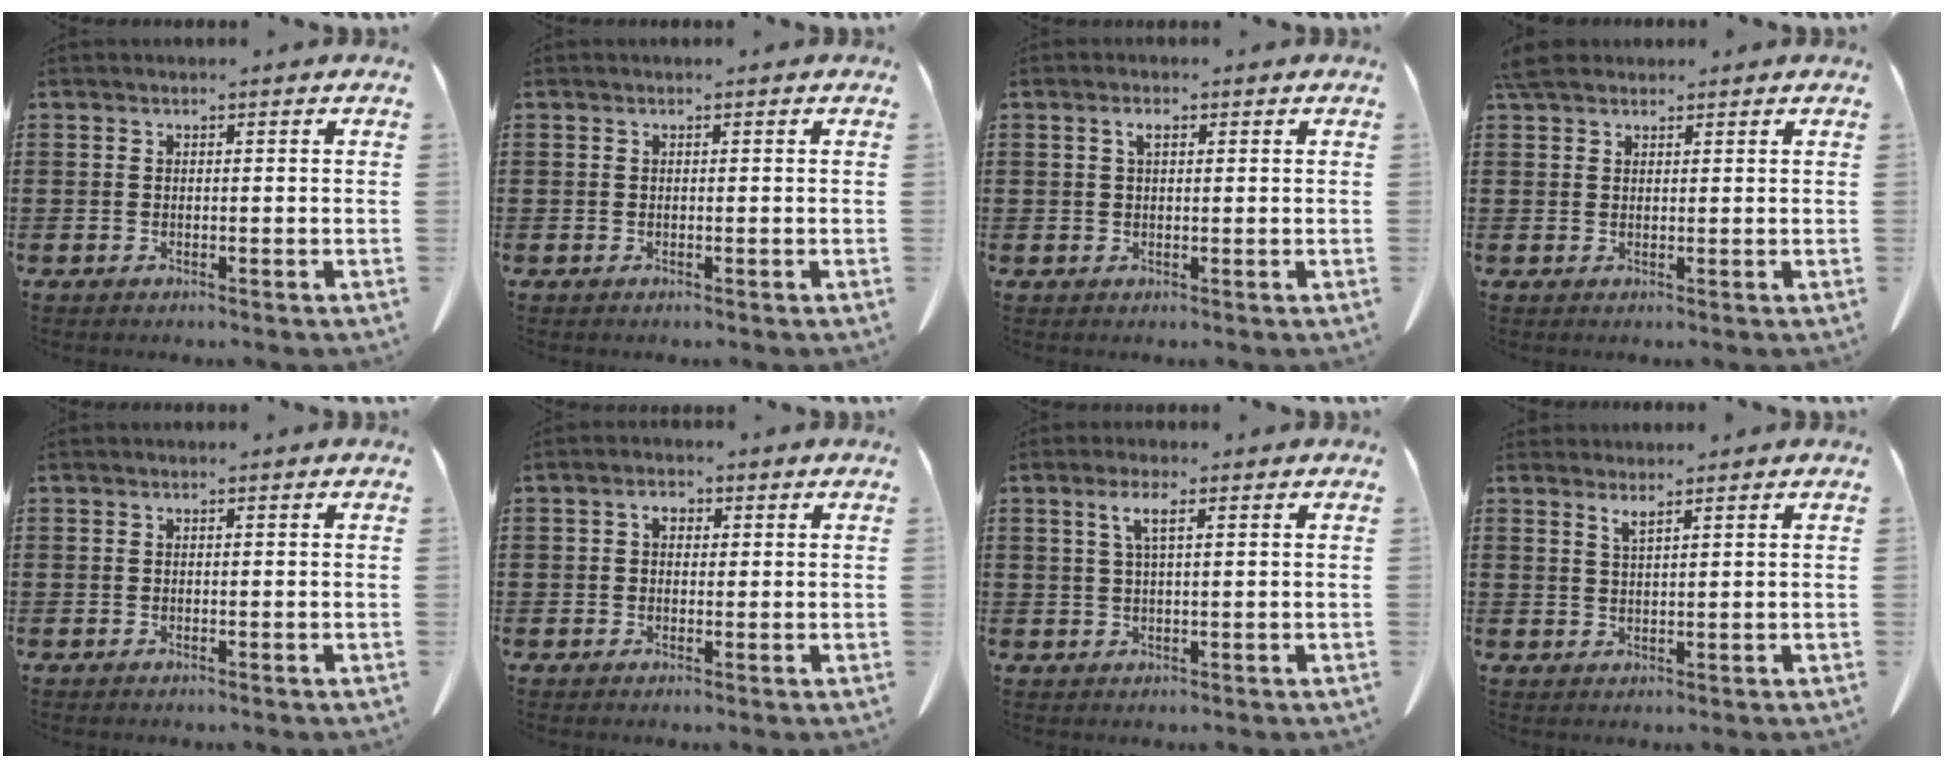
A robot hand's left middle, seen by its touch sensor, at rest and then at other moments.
{"total": 0.0}
{"total": 1.8, "force": [0.6, 0.7, 1.5], "torque": [-0.033, 0.006, 0.010]}
{"total": 2.8, "force": [2.3, 1.1, 1.2], "torque": [-0.031, 0.008, 0.045]}
{"total": 0.0}
{"total": 2.0, "force": [0.4, 1.4, 1.4], "torque": [-0.031, 0.009, 0.006]}
{"total": 3.2, "force": [1.2, 0.5, 2.9], "torque": [-0.061, 0.007, 0.019]}
{"total": 1.9, "force": [1.7, 0.0, 0.9], "torque": [-0.022, 0.000, 0.032]}